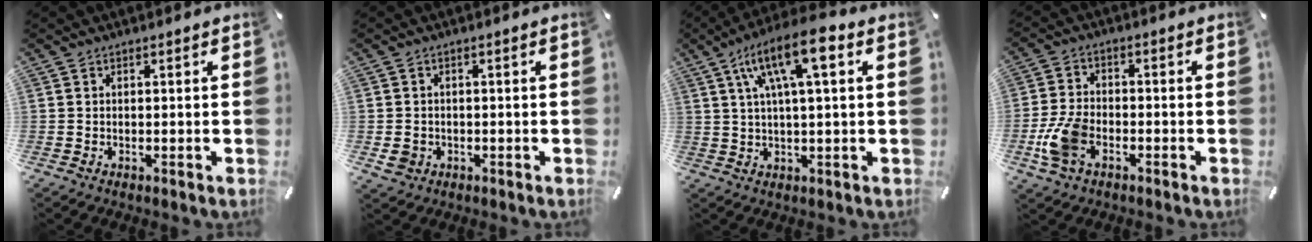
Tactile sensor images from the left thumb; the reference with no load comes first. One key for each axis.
{"total": 2.9, "fx": -0.9, "fy": 2.6, "fz": 1.1, "tx": -0.025, "ty": 0.002, "tz": -0.017}
{"total": 13.1, "fx": 4.8, "fy": 3.6, "fz": 11.7, "tx": -0.210, "ty": -0.004, "tz": 0.081}
{"total": 8.6, "fx": -3.5, "fy": 5.5, "fz": 5.7, "tx": -0.133, "ty": 0.009, "tz": -0.065}